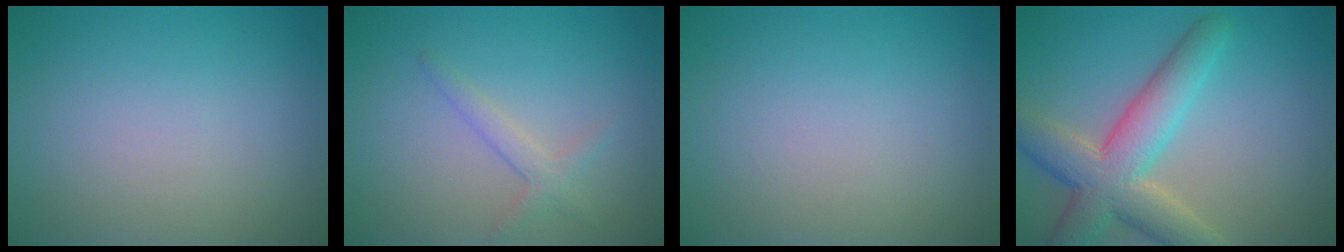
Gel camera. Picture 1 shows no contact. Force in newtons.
{"total": 1.8, "press": 1.8, "slide": 0.1}
{"total": 0.0}
{"total": 6.9, "press": 6.9, "slide": 0.4}